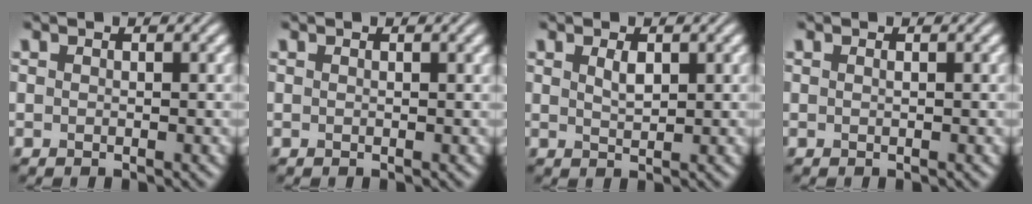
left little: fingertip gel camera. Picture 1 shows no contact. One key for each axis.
{"total": 0.7, "fx": 0.4, "fy": 0.2, "fz": 0.6, "tx": -0.006, "ty": 0.005, "tz": 0.004}
{"total": 1.3, "fx": 0.7, "fy": 0.5, "fz": 1.1, "tx": -0.023, "ty": 0.000, "tz": 0.015}
{"total": 0.0}